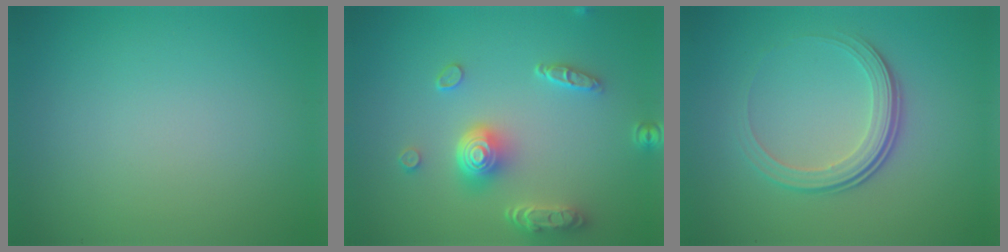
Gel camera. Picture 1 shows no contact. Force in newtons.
{"total": 5.2, "press": 4.0, "slide": 3.3}
{"total": 3.6, "press": 2.5, "slide": 2.6}